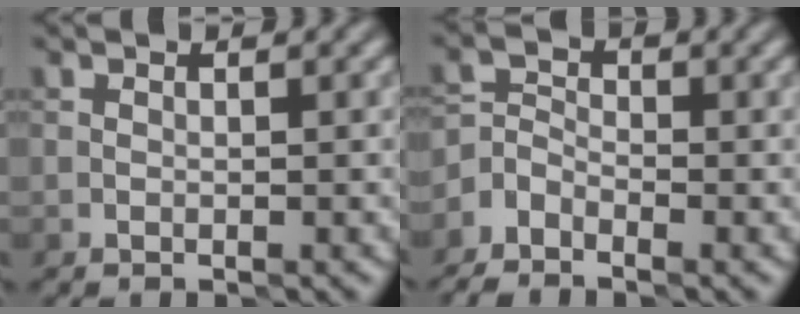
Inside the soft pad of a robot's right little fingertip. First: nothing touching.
{"total": 2.7, "force": [-2.2, 1.4, 0.8], "torque": [-0.017, 0.005, -0.055]}